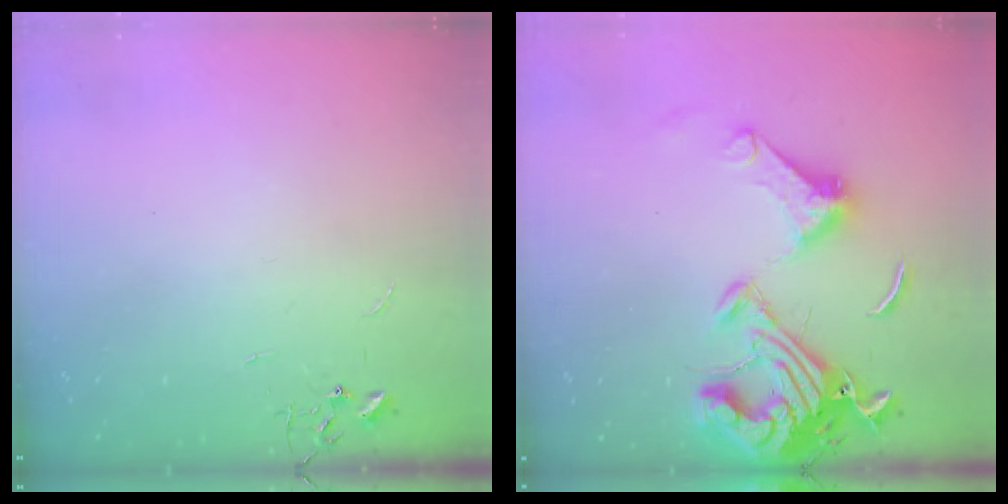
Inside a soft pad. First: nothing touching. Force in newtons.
{"total": 19.7, "press": 19.6, "slide": 2.2}